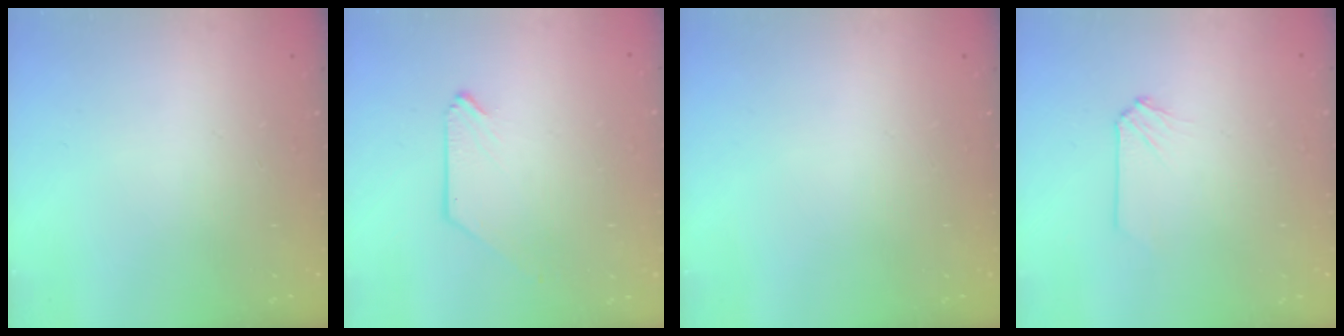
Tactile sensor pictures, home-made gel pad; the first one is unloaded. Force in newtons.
{"total": 0.0}
{"total": 0.0}
{"total": 0.0}